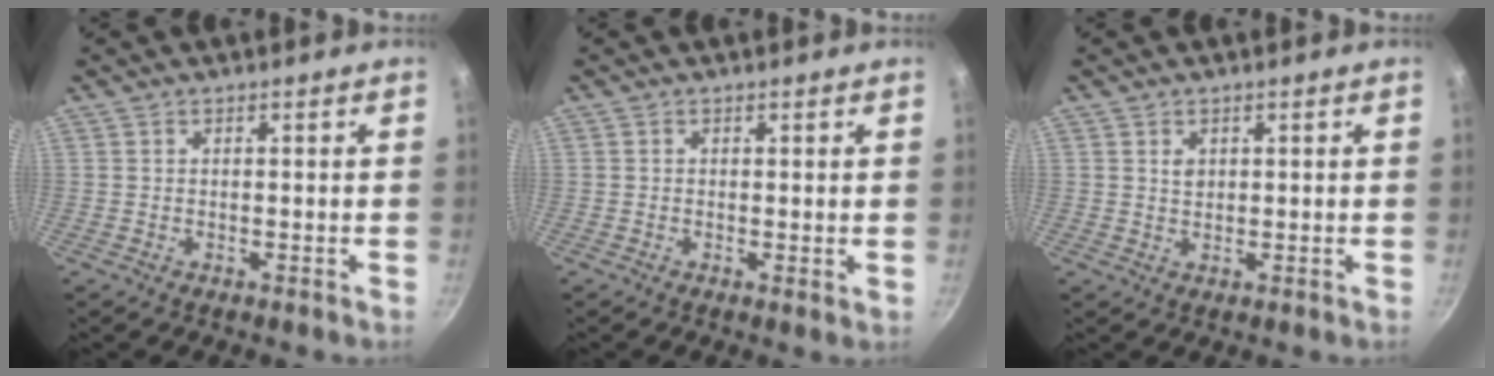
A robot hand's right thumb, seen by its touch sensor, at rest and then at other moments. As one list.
[{"total": 0.7, "force": [0.2, 0.4, 0.6], "torque": [-0.010, -0.002, 0.000]}, {"total": 1.7, "force": [0.6, 1.3, 0.9], "torque": [-0.012, -0.002, 0.010]}]